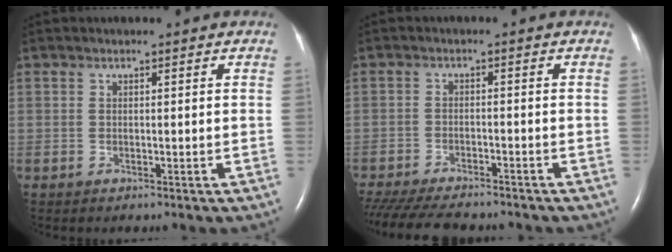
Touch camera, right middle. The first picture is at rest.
{"total": 13.4, "force": [-11.7, 2.9, 5.9], "torque": [-0.119, -0.025, -0.173]}